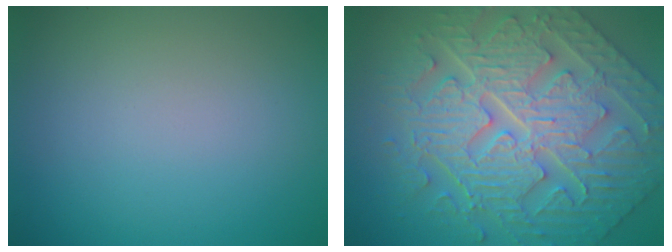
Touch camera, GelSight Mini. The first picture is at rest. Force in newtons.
{"total": 8.9, "press": 7.2, "slide": 5.1}